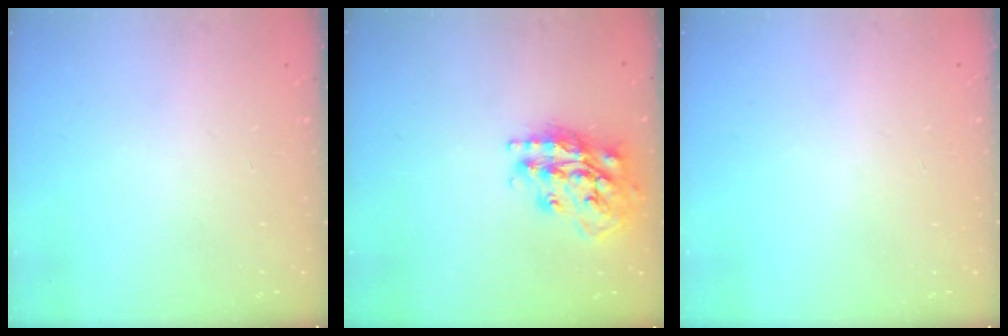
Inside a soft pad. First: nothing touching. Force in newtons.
{"total": 17.9, "press": 17.8, "slide": 1.5}
{"total": 0.5, "press": 0.5, "slide": 0.2}